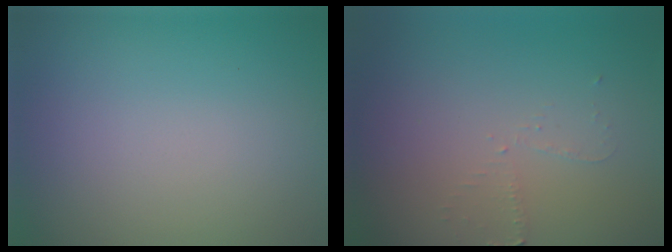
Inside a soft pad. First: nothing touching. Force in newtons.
{"total": 1.2, "press": 1.1, "slide": 0.3}